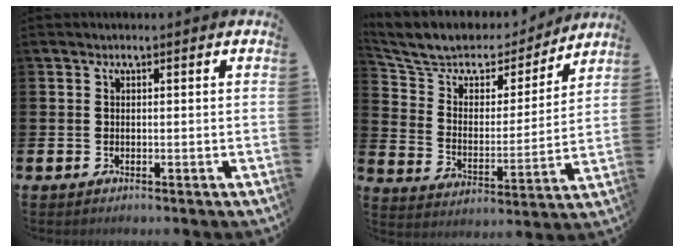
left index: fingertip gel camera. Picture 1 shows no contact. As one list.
[{"total": 8.3, "force": [7.1, 3.9, 1.8], "torque": [-0.079, -0.045, 0.125]}]